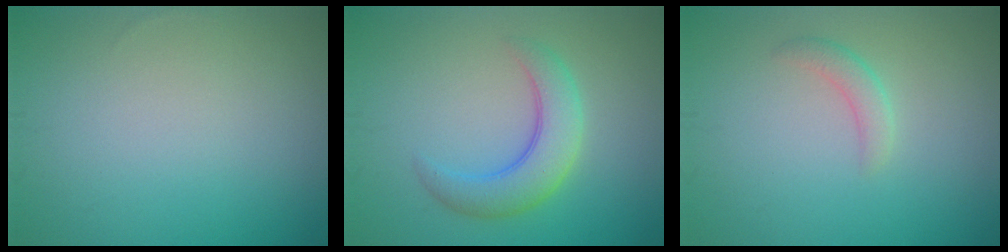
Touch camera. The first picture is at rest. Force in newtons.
{"total": 4.3, "press": 4.3, "slide": 0.2}
{"total": 1.5, "press": 1.5, "slide": 0.1}